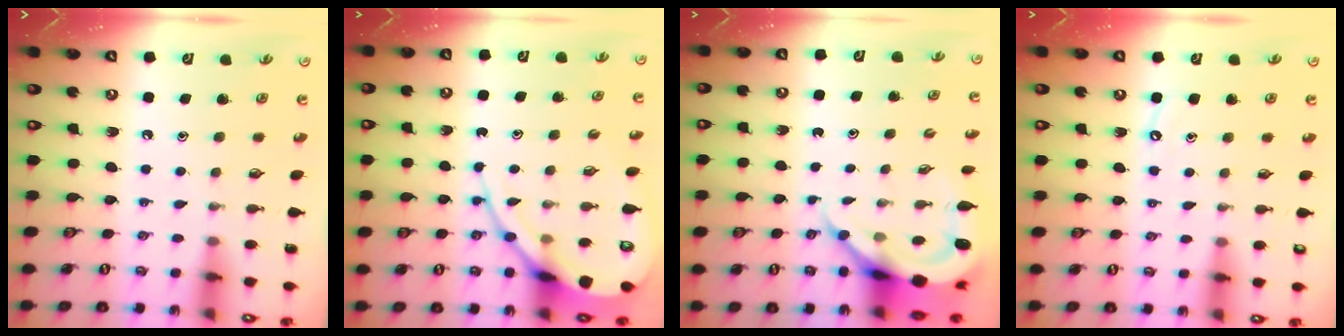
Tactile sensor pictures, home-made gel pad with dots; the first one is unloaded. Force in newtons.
{"total": 11.3, "press": 11.3, "slide": 1.2}
{"total": 9.5, "press": 9.4, "slide": 1.1}
{"total": 4.3, "press": 4.3, "slide": 0.6}